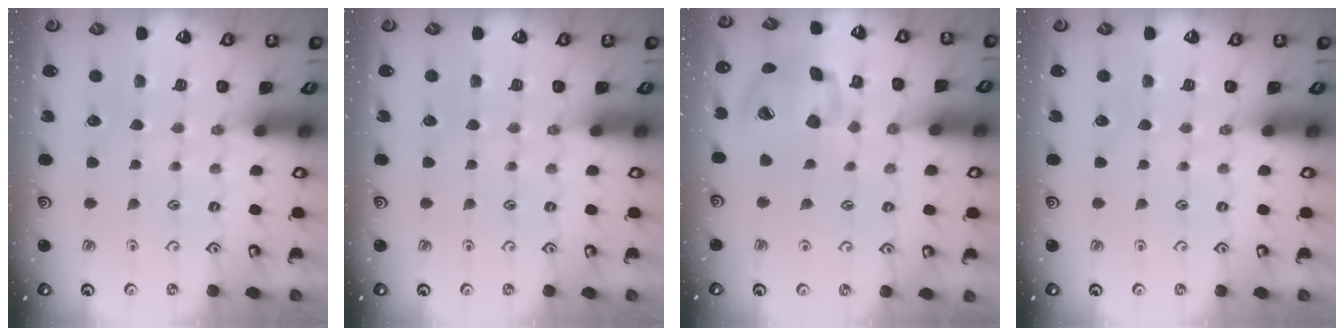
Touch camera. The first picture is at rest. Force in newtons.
{"total": 0.0}
{"total": 15.7, "press": 15.5, "slide": 2.4}
{"total": 0.0}